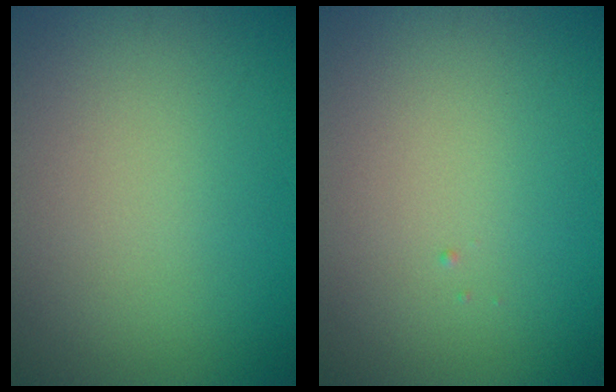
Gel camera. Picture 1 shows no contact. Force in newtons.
{"total": 0.0}